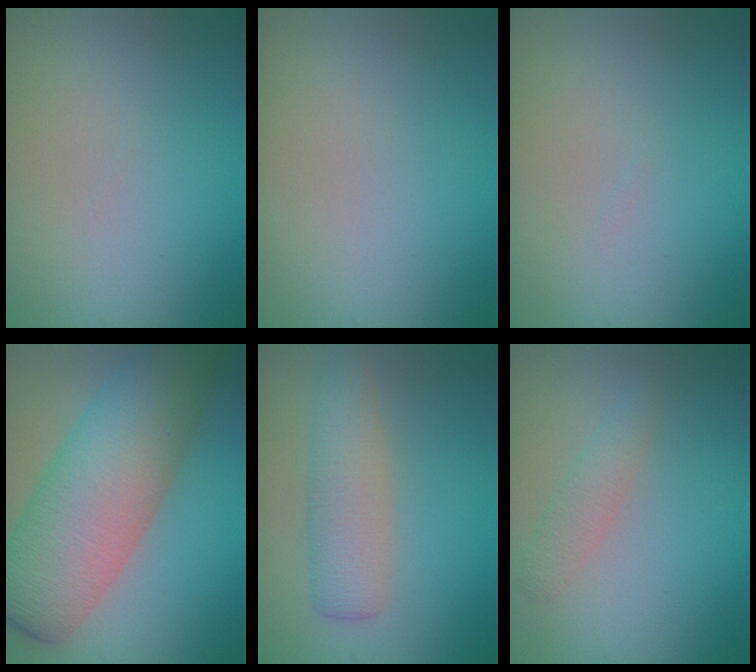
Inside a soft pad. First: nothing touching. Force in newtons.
{"total": 0.0}
{"total": 0.0}
{"total": 11.1, "press": 11.1, "slide": 0.5}
{"total": 3.9, "press": 3.9, "slide": 0.1}
{"total": 1.6, "press": 1.6, "slide": 0.1}